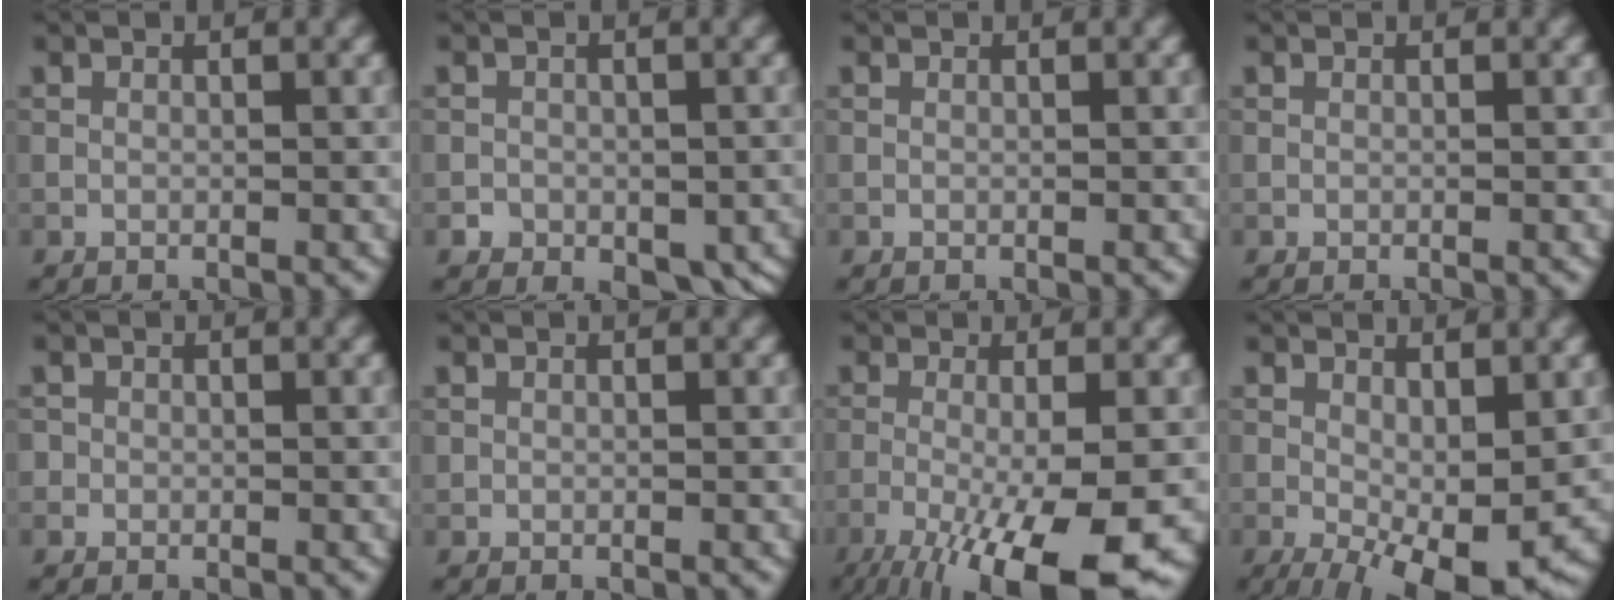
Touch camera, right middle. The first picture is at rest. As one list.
[{"total": 4.4, "force": [-2.1, 3.3, 1.9], "torque": [-0.011, -0.001, -0.030]}, {"total": 0.0}, {"total": 0.0}, {"total": 0.7, "force": [-0.1, 0.7, 0.0], "torque": [0.008, -0.004, -0.003]}, {"total": 0.0}, {"total": 11.9, "force": [-5.6, 2.8, 10.1], "torque": [-0.167, -0.021, -0.090]}, {"total": 7.9, "force": [-1.7, 3.2, 7.0], "torque": [-0.116, -0.014, -0.017]}]